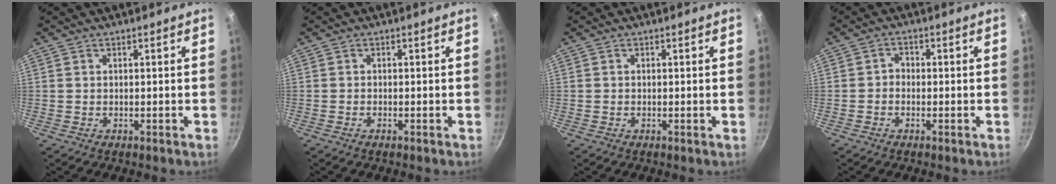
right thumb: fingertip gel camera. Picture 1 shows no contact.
{"total": 0.6, "force": [-0.4, 0.2, 0.3], "torque": [-0.010, 0.003, -0.012]}
{"total": 0.0}
{"total": 1.9, "force": [-0.7, 1.5, 0.8], "torque": [-0.007, 0.013, -0.019]}